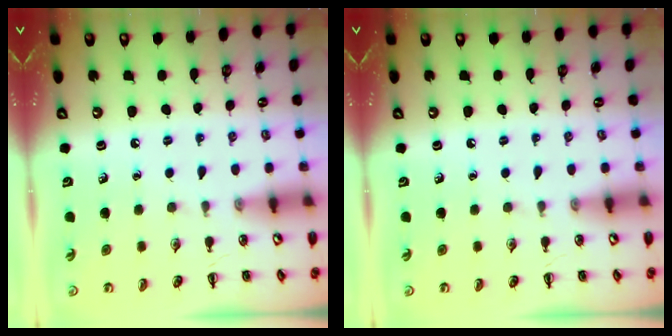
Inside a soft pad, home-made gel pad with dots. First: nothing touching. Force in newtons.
{"total": 0.0}